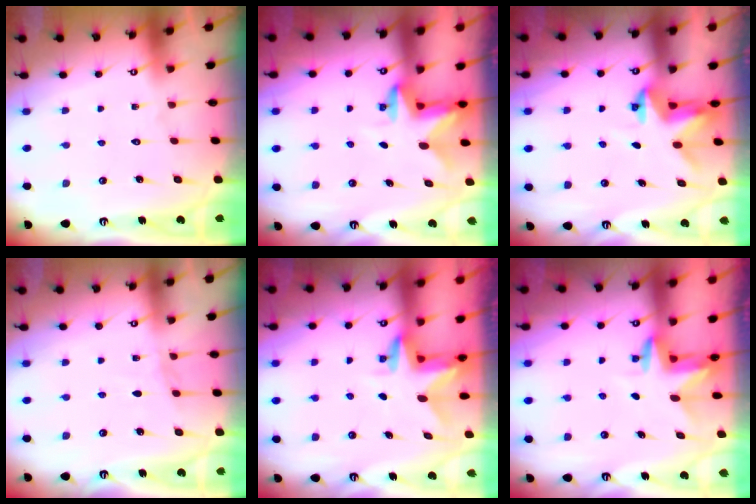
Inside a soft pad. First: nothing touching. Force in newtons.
{"total": 2.8, "press": 2.7, "slide": 0.5}
{"total": 3.0, "press": 3.0, "slide": 0.0}
{"total": 3.4, "press": 3.4, "slide": 0.5}
{"total": 2.9, "press": 2.9, "slide": 0.3}
{"total": 3.3, "press": 3.3, "slide": 0.3}